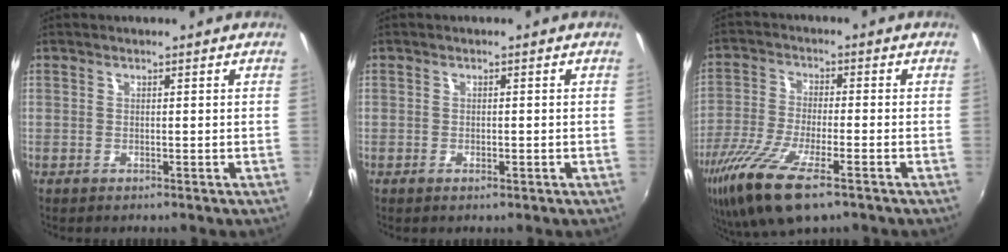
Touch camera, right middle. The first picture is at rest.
{"total": 0.7, "force": [-0.4, 0.3, 0.5], "torque": [-0.007, -0.002, -0.007]}
{"total": 14.7, "force": [-8.7, 3.8, 11.2], "torque": [-0.240, -0.048, -0.170]}